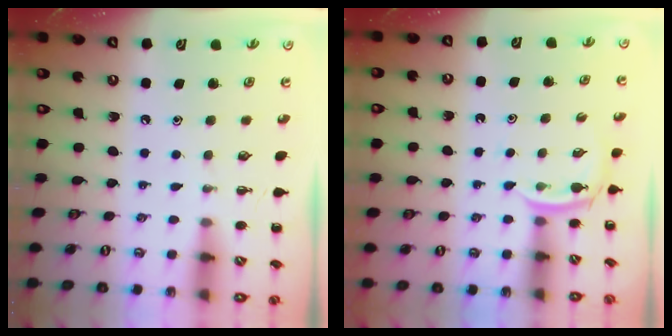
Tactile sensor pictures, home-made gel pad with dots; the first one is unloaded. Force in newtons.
{"total": 3.3, "press": 3.1, "slide": 1.2}